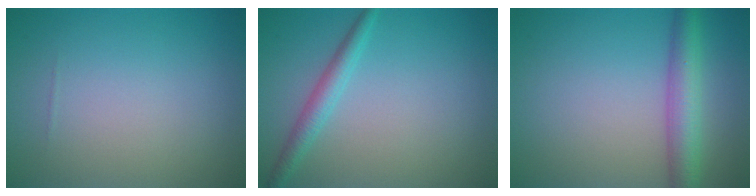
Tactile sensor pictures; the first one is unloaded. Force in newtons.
{"total": 2.2, "press": 2.2, "slide": 0.0}
{"total": 4.5, "press": 4.4, "slide": 0.2}